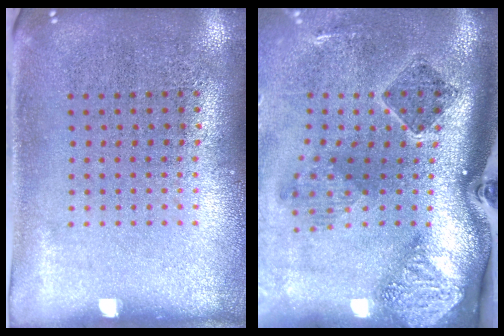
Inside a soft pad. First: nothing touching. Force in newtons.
{"total": 2.7, "press": 1.8, "slide": 2.1}